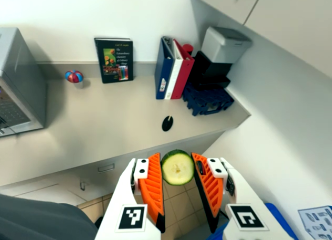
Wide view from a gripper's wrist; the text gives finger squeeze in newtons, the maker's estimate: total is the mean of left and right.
{"total": 6.1, "left": 6.0, "right": 6.3}